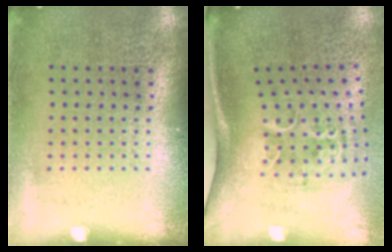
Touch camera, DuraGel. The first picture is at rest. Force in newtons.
{"total": 2.2, "press": 1.3, "slide": 1.8}